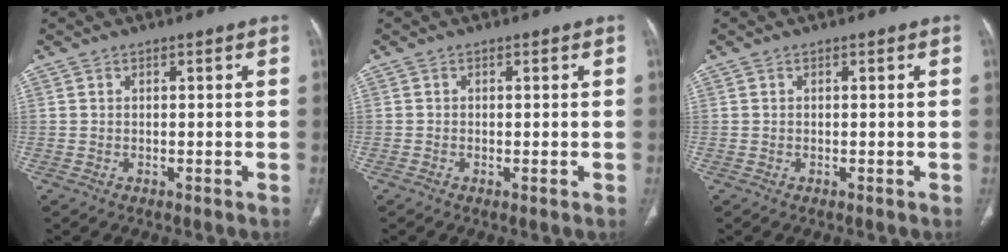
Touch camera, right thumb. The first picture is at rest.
{"total": 2.9, "force": [-2.1, 1.7, 1.0], "torque": [-0.020, 0.010, -0.040]}
{"total": 0.0}